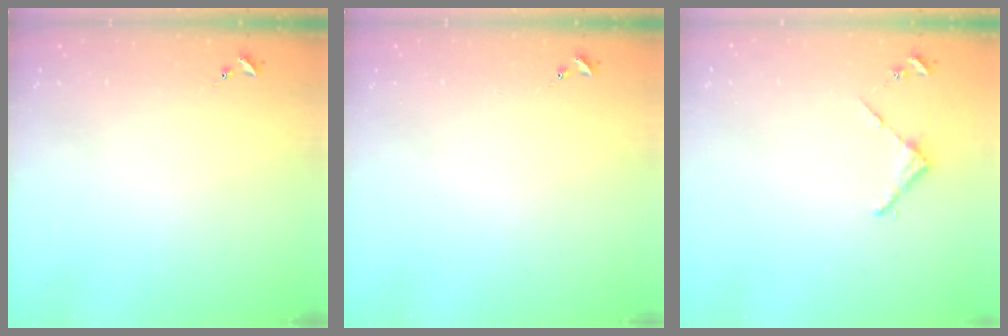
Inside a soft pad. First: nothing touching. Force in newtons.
{"total": 0.0}
{"total": 2.9, "press": 2.8, "slide": 0.2}